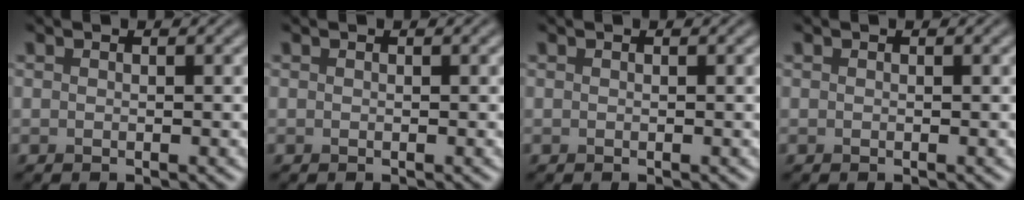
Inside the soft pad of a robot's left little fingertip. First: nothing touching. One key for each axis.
{"total": 0.0}
{"total": 0.0}
{"total": 0.0}